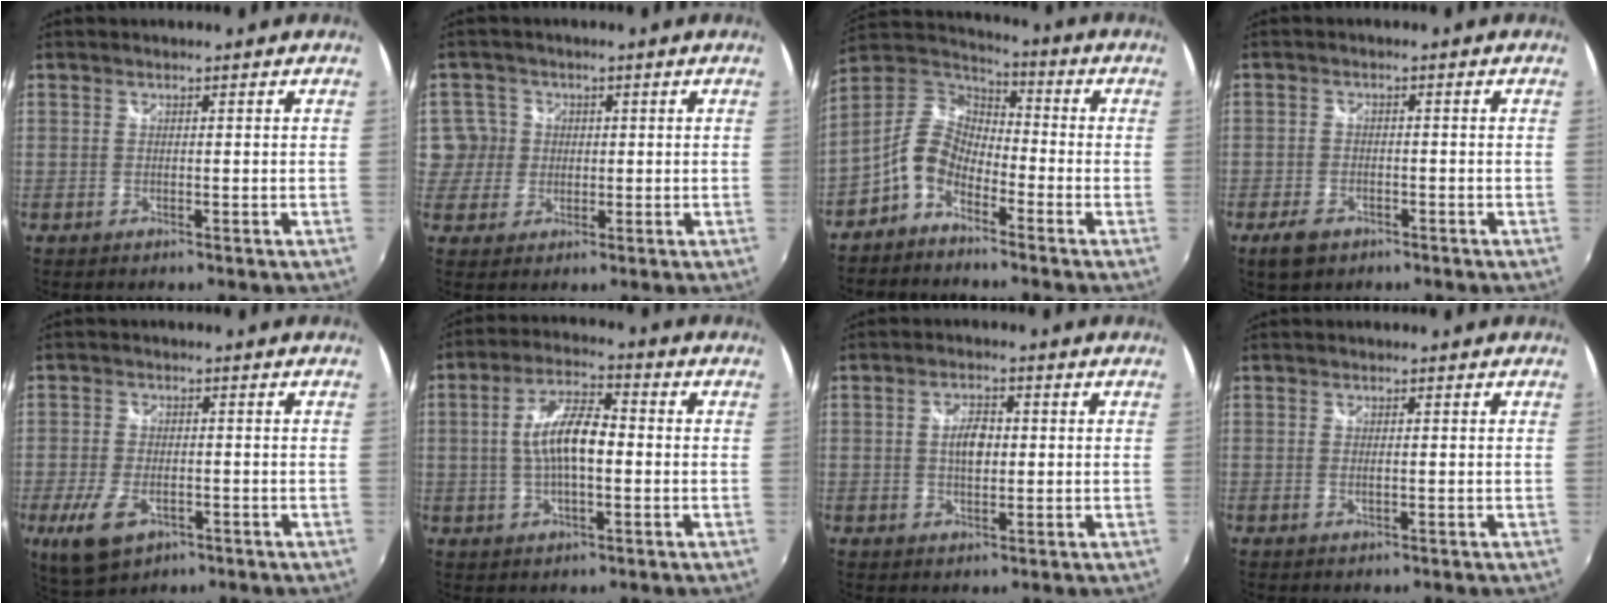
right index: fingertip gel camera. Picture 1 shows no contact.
{"total": 5.0, "force": [0.4, 5.0, 0.3], "torque": [0.009, 0.015, 0.006]}
{"total": 9.3, "force": [-5.0, 5.6, 5.5], "torque": [-0.117, 0.024, -0.108]}
{"total": 4.8, "force": [-3.1, 2.8, 2.4], "torque": [-0.065, -0.004, -0.050]}
{"total": 9.1, "force": [-4.1, 4.9, 6.6], "torque": [-0.155, -0.021, -0.068]}
{"total": 9.5, "force": [-0.4, 3.6, 8.8], "torque": [-0.170, 0.011, -0.006]}
{"total": 4.7, "force": [0.2, 2.5, 4.0], "torque": [-0.071, 0.006, 0.004]}
{"total": 1.0, "force": [-0.1, 0.3, 1.0], "torque": [-0.019, 0.000, -0.002]}